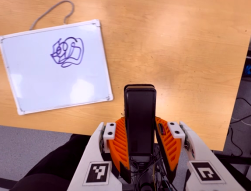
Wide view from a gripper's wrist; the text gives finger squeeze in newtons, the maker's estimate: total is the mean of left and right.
{"total": 4.0, "left": 2.7, "right": 5.4}